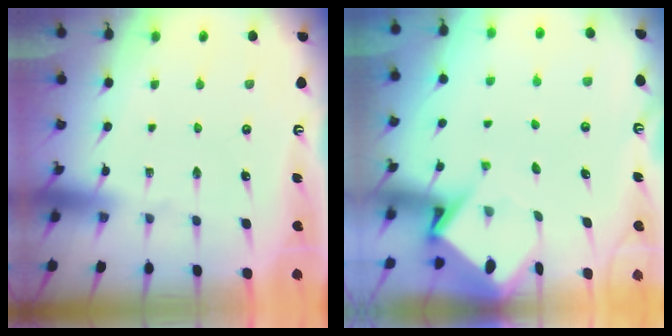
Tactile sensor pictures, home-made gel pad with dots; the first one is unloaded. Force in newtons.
{"total": 5.9, "press": 5.9, "slide": 0.5}